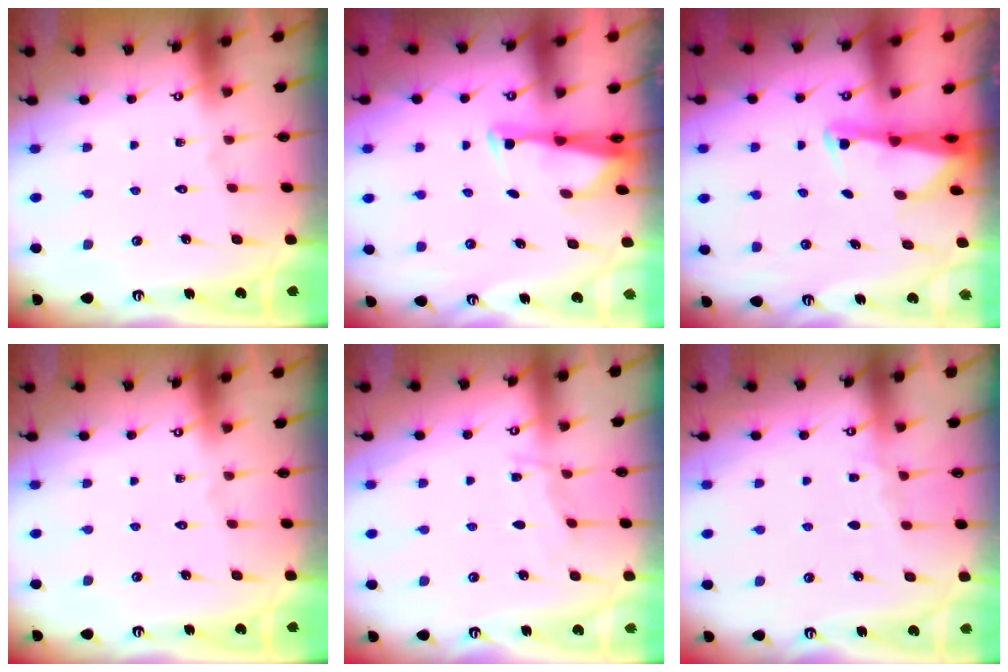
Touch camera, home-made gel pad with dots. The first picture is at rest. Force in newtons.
{"total": 2.9, "press": 2.8, "slide": 0.7}
{"total": 2.5, "press": 2.4, "slide": 0.5}
{"total": 0.0}
{"total": 3.6, "press": 3.6, "slide": 0.4}
{"total": 4.3, "press": 4.2, "slide": 0.5}